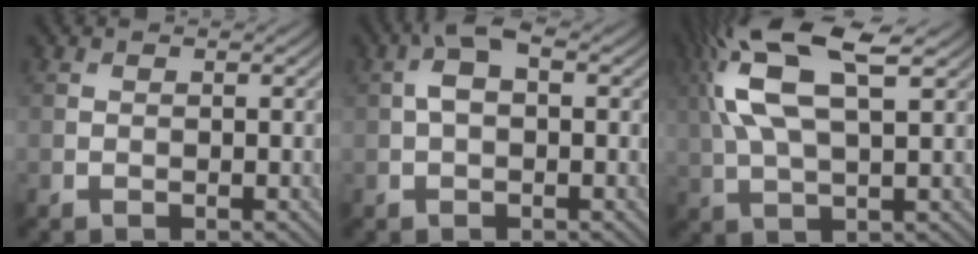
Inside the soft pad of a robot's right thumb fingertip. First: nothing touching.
{"total": 3.5, "force": [0.5, 1.8, 3.0], "torque": [-0.064, 0.012, 0.003]}
{"total": 13.3, "force": [4.9, 5.0, 11.3], "torque": [-0.247, 0.015, 0.084]}